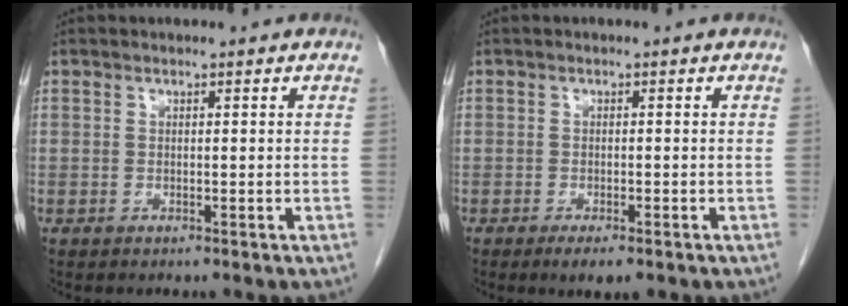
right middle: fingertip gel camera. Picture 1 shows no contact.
{"total": 3.0, "force": [-1.9, 0.8, 2.2], "torque": [-0.032, -0.004, -0.027]}